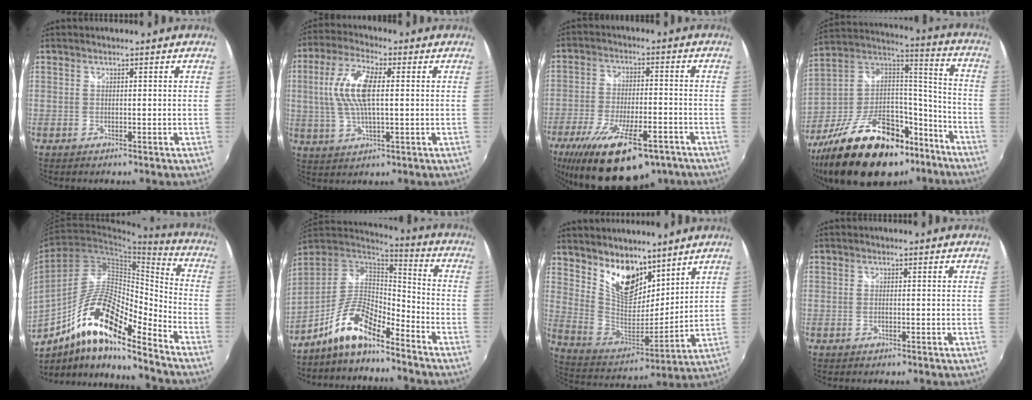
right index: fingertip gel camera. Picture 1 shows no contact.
{"total": 11.1, "force": [1.3, 3.9, 10.3], "torque": [-0.212, 0.009, 0.025]}
{"total": 22.1, "force": [-14.6, 8.2, 14.5], "torque": [-0.276, -0.046, -0.221]}
{"total": 31.9, "force": [-21.0, 15.4, 18.5], "torque": [-0.339, 0.019, -0.319]}
{"total": 17.9, "force": [-10.9, 4.5, 13.5], "torque": [-0.240, 0.006, -0.209]}
{"total": 12.2, "force": [-9.1, 3.0, 7.6], "torque": [-0.160, 0.009, -0.176]}
{"total": 14.7, "force": [10.0, 7.7, 7.6], "torque": [-0.147, -0.002, 0.192]}
{"total": 0.6, "force": [-0.1, 0.2, 0.5], "torque": [-0.013, -0.001, -0.004]}